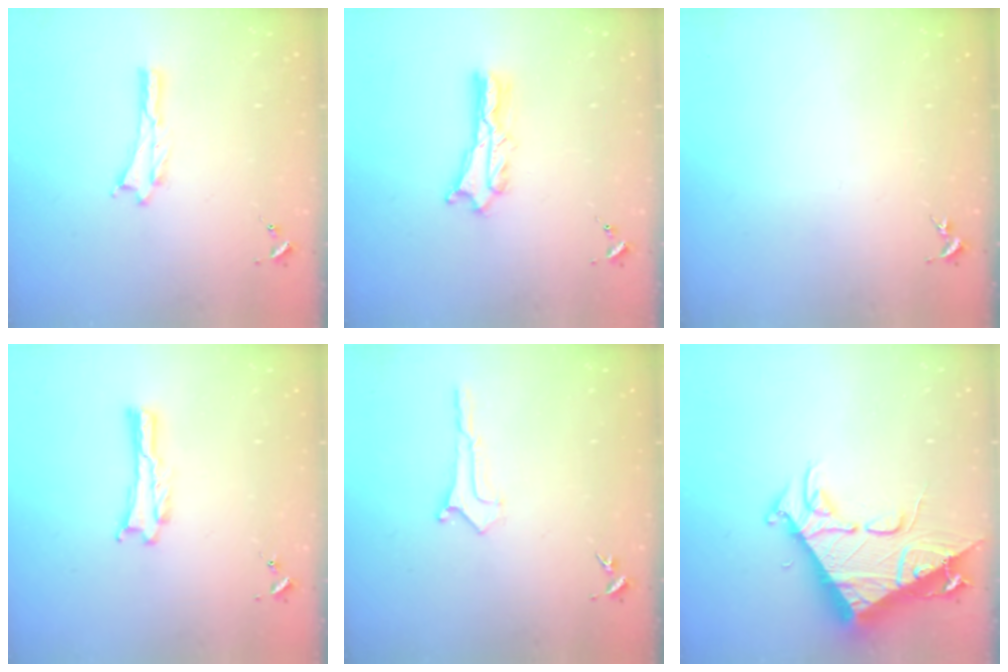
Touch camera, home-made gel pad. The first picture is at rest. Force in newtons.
{"total": 2.7, "press": 2.6, "slide": 0.3}
{"total": 0.0}
{"total": 0.0}
{"total": 0.0}
{"total": 10.1, "press": 10.1, "slide": 0.9}